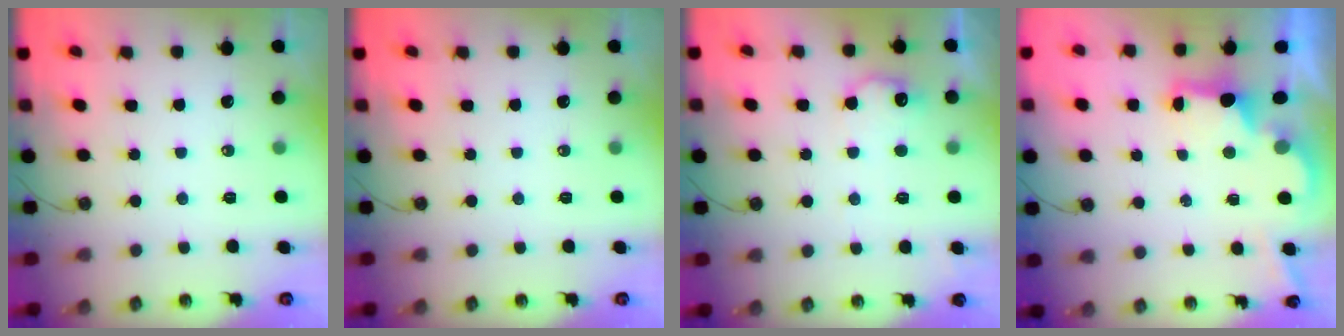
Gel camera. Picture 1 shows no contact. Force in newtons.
{"total": 0.0}
{"total": 10.4, "press": 10.4, "slide": 0.4}
{"total": 2.5, "press": 2.4, "slide": 0.7}